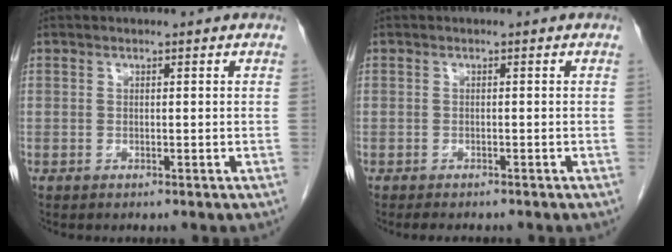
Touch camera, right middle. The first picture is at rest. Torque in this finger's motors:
{"motor_torque": [0.38, -0.19, 0.00, 0.01]}